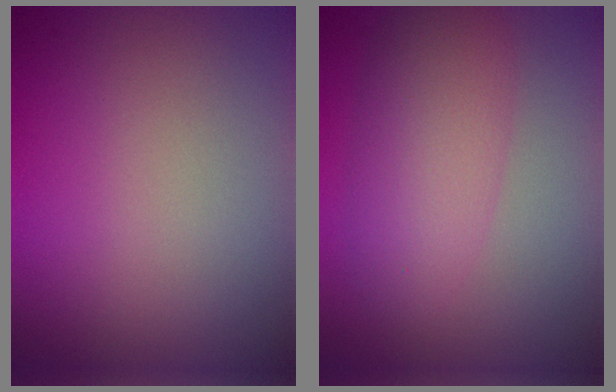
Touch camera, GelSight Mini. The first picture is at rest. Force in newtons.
{"total": 4.9, "press": 4.9, "slide": 0.2}